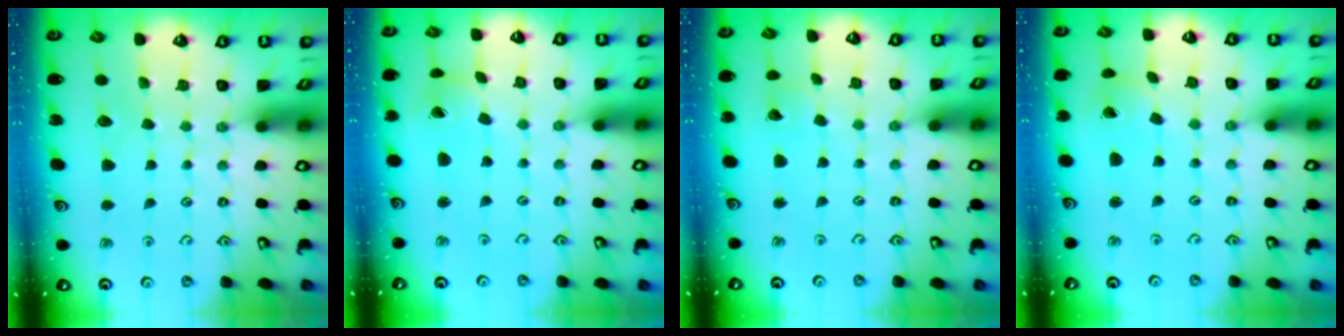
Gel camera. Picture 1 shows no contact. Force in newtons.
{"total": 1.5, "press": 1.4, "slide": 0.2}
{"total": 2.1, "press": 2.1, "slide": 0.2}
{"total": 1.3, "press": 1.2, "slide": 0.2}